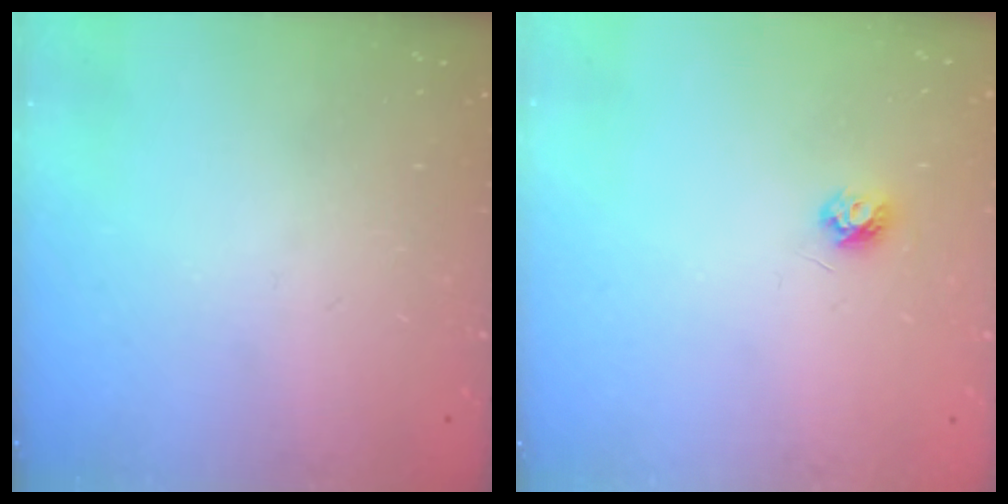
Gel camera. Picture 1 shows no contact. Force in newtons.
{"total": 3.9, "press": 3.8, "slide": 0.7}